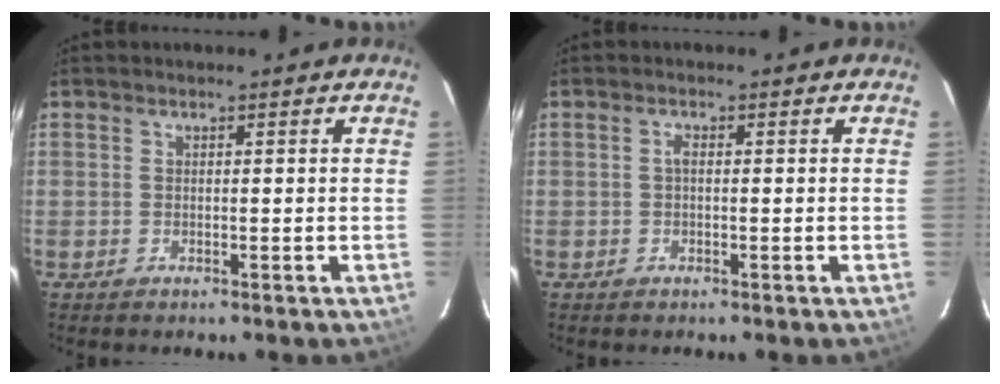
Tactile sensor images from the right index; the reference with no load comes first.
{"total": 0.9, "force": [-0.1, 0.4, 0.8], "torque": [-0.017, 0.005, -0.003]}